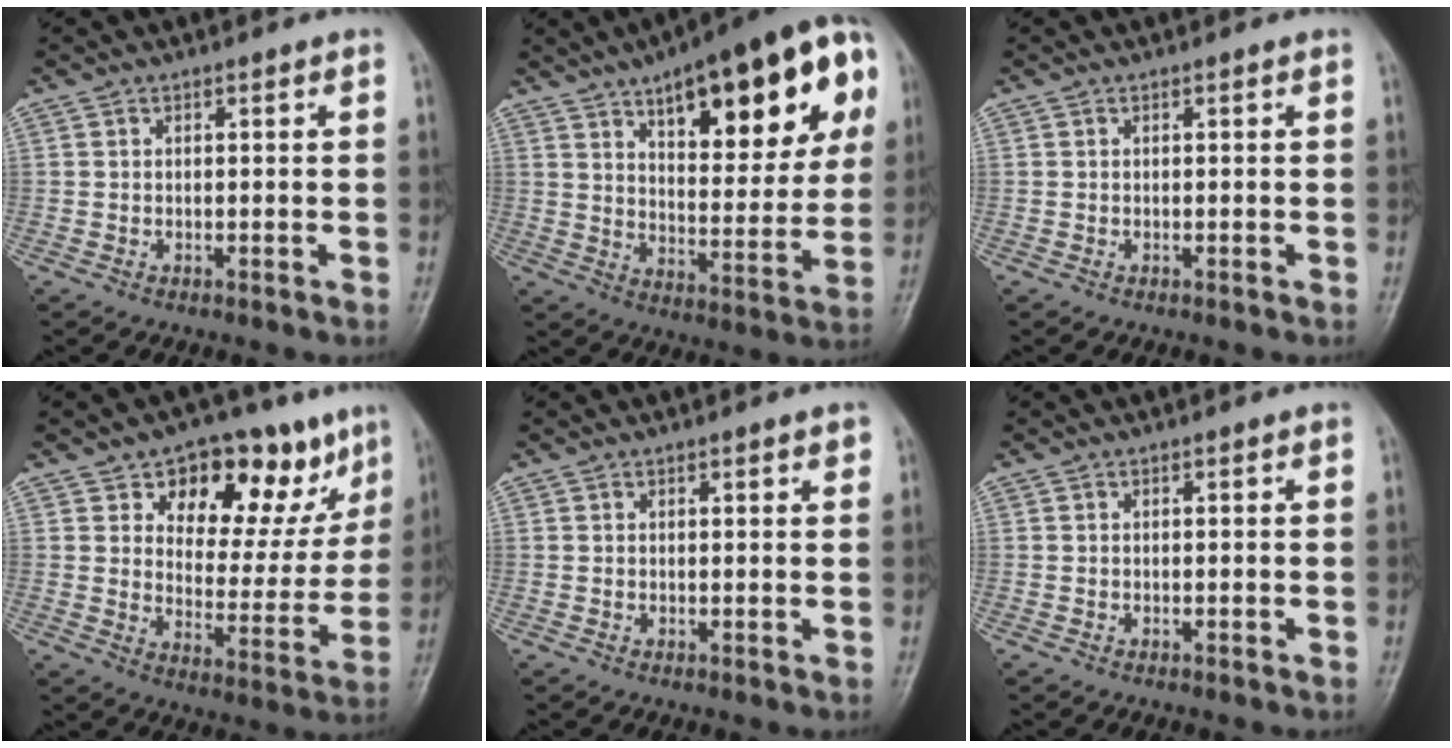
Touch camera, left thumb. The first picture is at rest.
{"total": 26.0, "force": [11.7, 9.9, 21.1], "torque": [-0.255, -0.021, 0.166]}
{"total": 0.0}
{"total": 18.2, "force": [10.3, 10.0, 11.1], "torque": [-0.079, -0.040, 0.150]}
{"total": 1.8, "force": [1.1, 0.5, 1.3], "torque": [-0.014, -0.003, 0.013]}
{"total": 0.0}